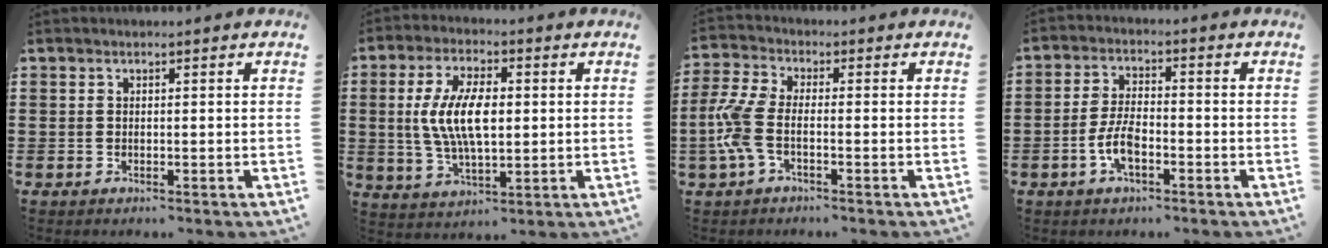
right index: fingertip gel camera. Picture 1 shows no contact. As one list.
[{"total": 9.6, "force": [0.5, 4.1, 8.7], "torque": [-0.189, 0.005, 0.003]}, {"total": 6.2, "force": [-1.7, 2.9, 5.2], "torque": [-0.140, -0.011, -0.040]}, {"total": 5.7, "force": [-2.2, 2.4, 4.7], "torque": [-0.113, -0.002, -0.048]}]